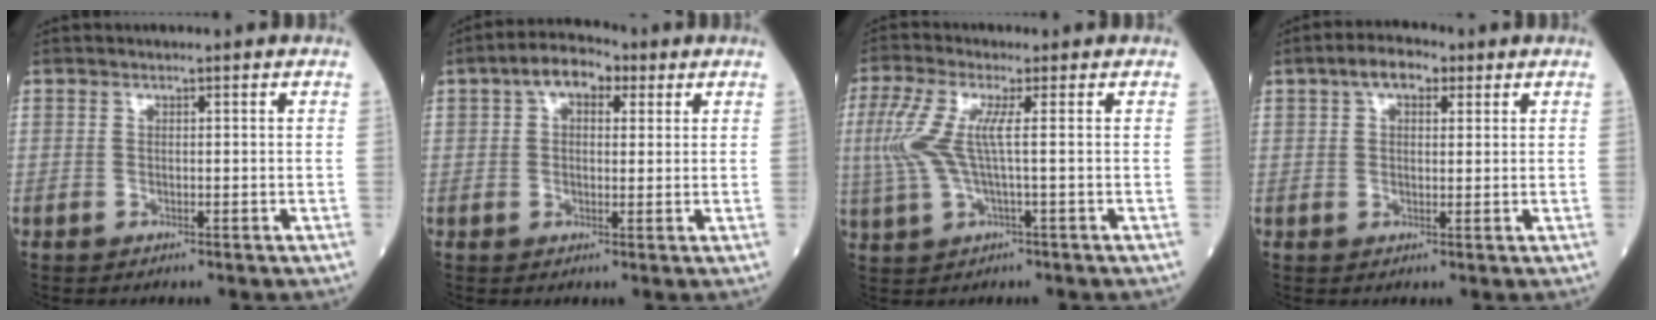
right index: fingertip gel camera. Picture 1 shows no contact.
{"total": 6.1, "force": [2.6, 3.4, 4.3], "torque": [-0.070, 0.026, 0.038]}
{"total": 7.1, "force": [0.7, 1.0, 7.0], "torque": [-0.182, 0.009, 0.012]}
{"total": 4.9, "force": [2.5, 2.4, 3.4], "torque": [-0.060, 0.019, 0.040]}